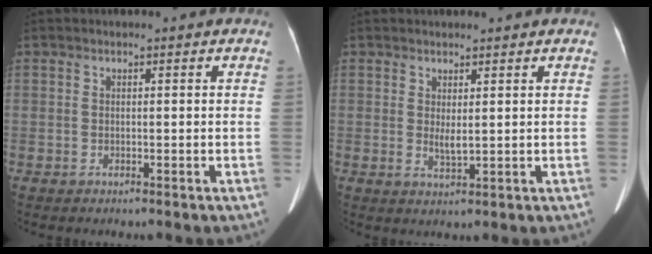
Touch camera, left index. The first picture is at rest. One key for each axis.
{"total": 2.3, "fx": 0.9, "fy": 0.4, "fz": 2.1, "tx": -0.043, "ty": -0.001, "tz": 0.022}